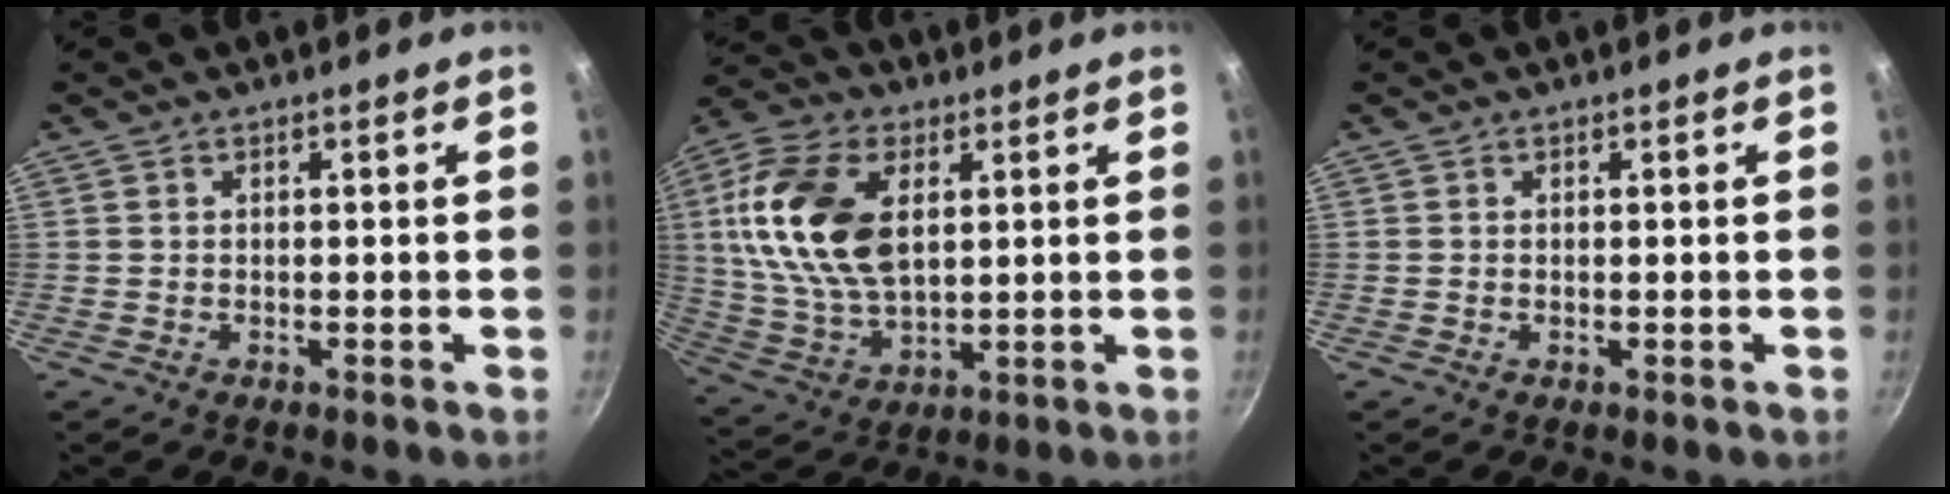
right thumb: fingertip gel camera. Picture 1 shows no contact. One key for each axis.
{"total": 18.1, "fx": 4.1, "fy": 10.8, "fz": 14.0, "tx": -0.257, "ty": -0.004, "tz": 0.080}
{"total": 0.0}